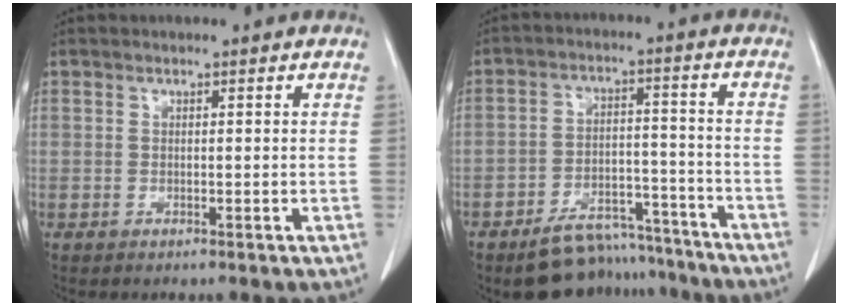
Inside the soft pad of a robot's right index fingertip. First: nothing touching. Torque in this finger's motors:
{"motor_torque": [0.78, -0.77, 0.30, 0.05]}